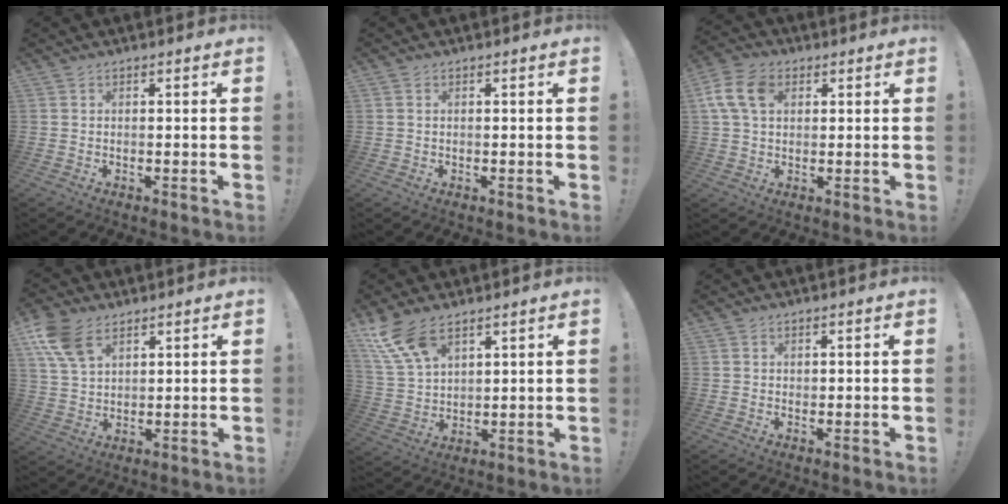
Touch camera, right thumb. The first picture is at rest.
{"total": 0.7, "force": [0.4, 0.3, 0.4], "torque": [-0.013, 0.003, 0.009]}
{"total": 10.6, "force": [3.2, 7.2, 7.2], "torque": [-0.136, 0.007, 0.064]}
{"total": 10.2, "force": [5.7, 5.9, 6.0], "torque": [-0.120, -0.014, 0.113]}
{"total": 10.9, "force": [7.3, 5.0, 6.4], "torque": [-0.135, -0.032, 0.142]}
{"total": 0.6, "force": [0.4, 0.5, 0.1], "torque": [-0.002, 0.001, 0.007]}